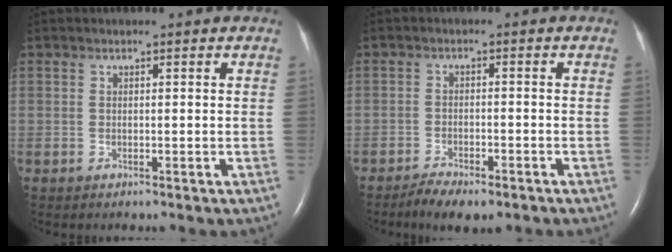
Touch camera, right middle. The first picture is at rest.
{"total": 5.4, "force": [-4.2, 1.5, 3.0], "torque": [-0.051, -0.008, -0.064]}